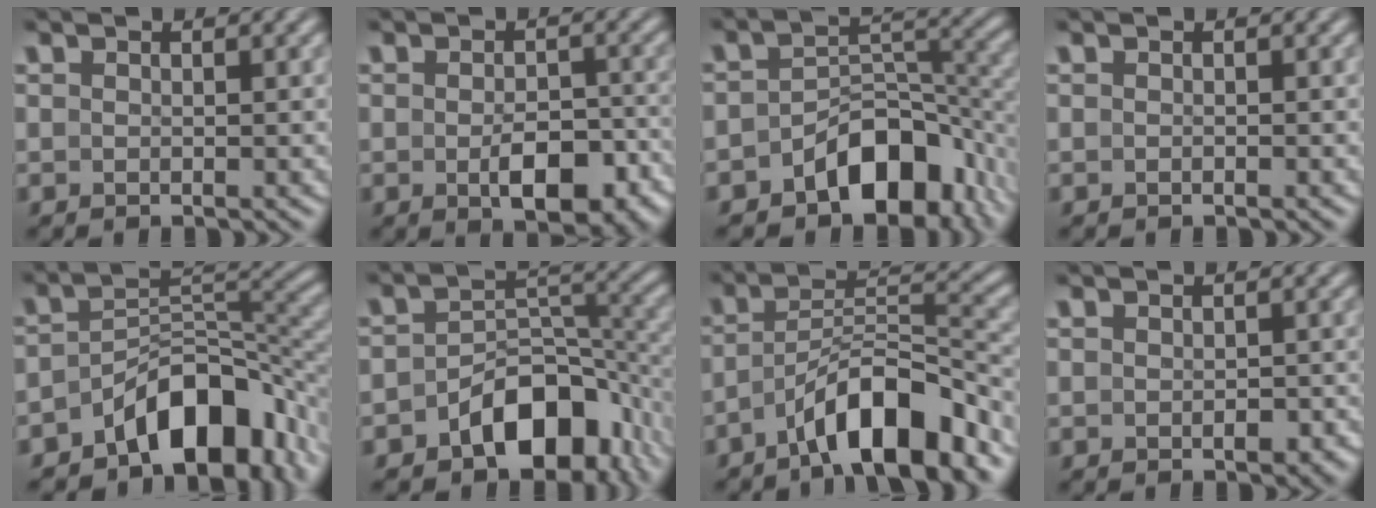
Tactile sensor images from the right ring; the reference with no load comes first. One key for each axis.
{"total": 5.2, "fx": -2.4, "fy": 2.2, "fz": 4.0, "tx": -0.048, "ty": -0.014, "tz": -0.033}
{"total": 8.5, "fx": -5.2, "fy": 4.5, "fz": 4.9, "tx": -0.077, "ty": -0.020, "tz": -0.071}
{"total": 0.0}
{"total": 11.0, "fx": -6.3, "fy": 5.3, "fz": 7.4, "tx": -0.102, "ty": -0.020, "tz": -0.088}
{"total": 8.6, "fx": -5.2, "fy": 4.7, "fz": 5.0, "tx": -0.079, "ty": -0.023, "tz": -0.068}
{"total": 7.3, "fx": -4.0, "fy": 2.7, "fz": 5.5, "tx": -0.073, "ty": -0.009, "tz": -0.057}
{"total": 1.4, "fx": -0.8, "fy": 0.7, "fz": 0.9, "tx": -0.012, "ty": -0.005, "tz": -0.010}